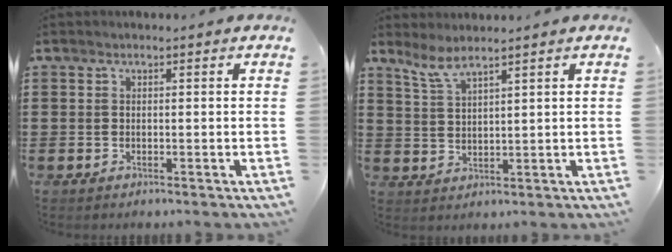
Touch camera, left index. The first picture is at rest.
{"total": 3.7, "force": [3.1, 0.3, 2.0], "torque": [-0.049, -0.005, 0.057]}